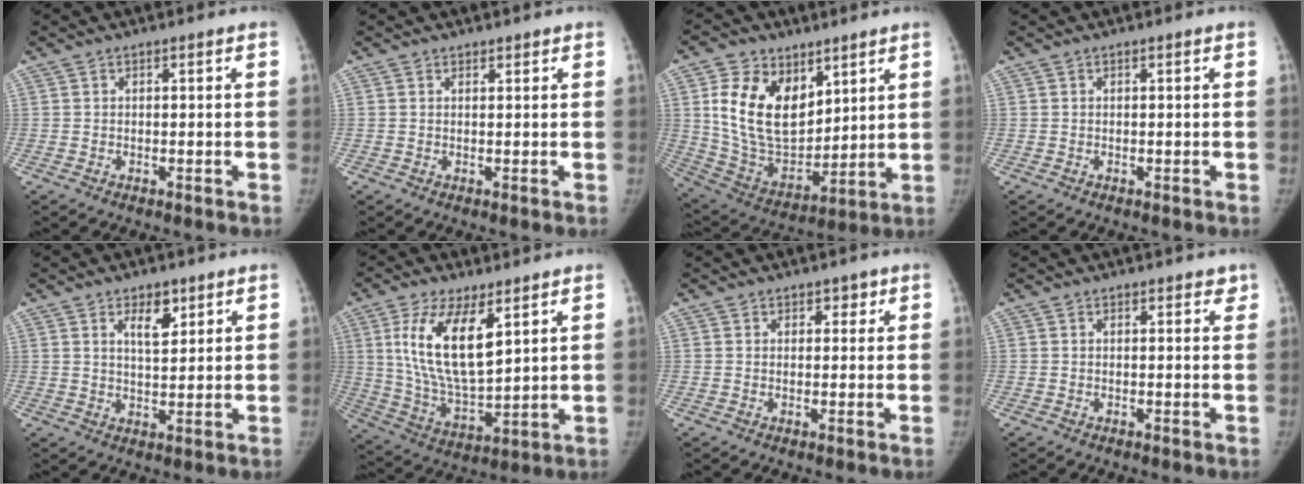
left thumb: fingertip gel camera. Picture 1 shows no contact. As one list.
[{"total": 0.9, "force": [0.8, 0.4, 0.2], "torque": [0.004, -0.006, 0.011]}, {"total": 18.3, "force": [7.2, 11.9, 12.0], "torque": [-0.179, -0.045, 0.153]}, {"total": 0.0}, {"total": 5.5, "force": [3.0, 2.7, 3.7], "torque": [-0.041, -0.021, 0.051]}, {"total": 15.7, "force": [6.2, 6.7, 12.9], "torque": [-0.230, -0.031, 0.128]}, {"total": 2.2, "force": [1.3, 1.5, 0.8], "torque": [0.014, -0.005, 0.014]}, {"total": 1.8, "force": [1.4, 0.9, 0.7], "torque": [0.012, -0.005, 0.011]}]